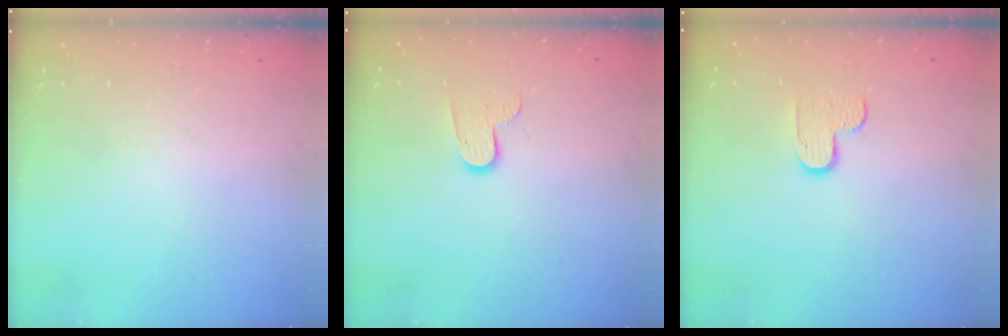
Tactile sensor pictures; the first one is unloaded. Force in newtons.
{"total": 7.2, "press": 7.2, "slide": 0.3}
{"total": 5.7, "press": 5.7, "slide": 0.4}